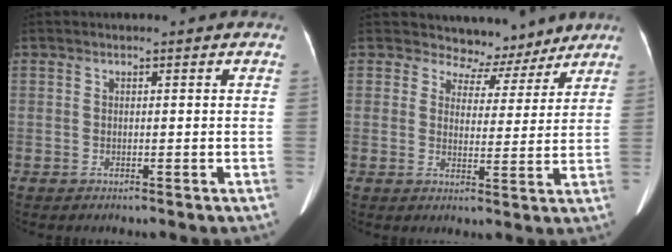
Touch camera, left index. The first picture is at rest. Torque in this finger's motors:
{"motor_torque": [0.28, -0.34, 0.03, -0.04]}